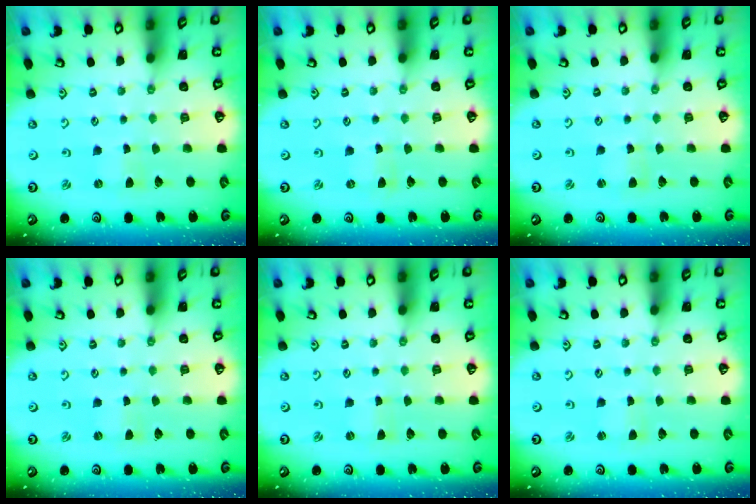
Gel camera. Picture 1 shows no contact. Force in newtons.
{"total": 0.0}
{"total": 1.0, "press": 1.0, "slide": 0.3}
{"total": 0.0}
{"total": 0.0}
{"total": 1.0, "press": 1.0, "slide": 0.1}